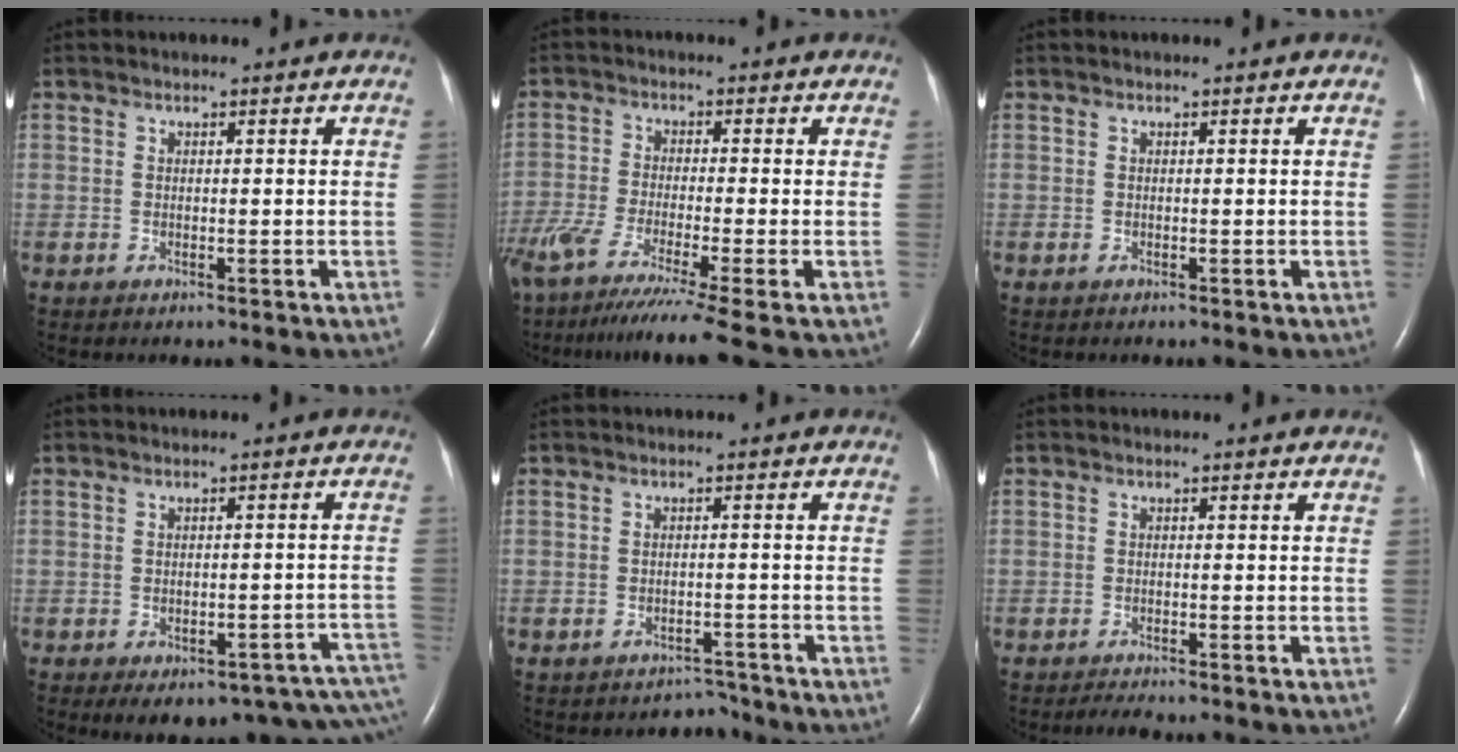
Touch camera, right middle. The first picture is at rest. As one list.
[{"total": 14.7, "force": [-11.0, -0.7, 9.8], "torque": [-0.184, -0.055, -0.188]}, {"total": 0.0}, {"total": 17.4, "force": [-12.8, 7.6, 9.0], "torque": [-0.072, 0.030, -0.132]}, {"total": 2.4, "force": [-2.2, 0.7, -0.6], "torque": [0.013, 0.002, -0.030]}, {"total": 1.4, "force": [-1.3, -0.1, 0.5], "torque": [-0.017, -0.006, -0.021]}]